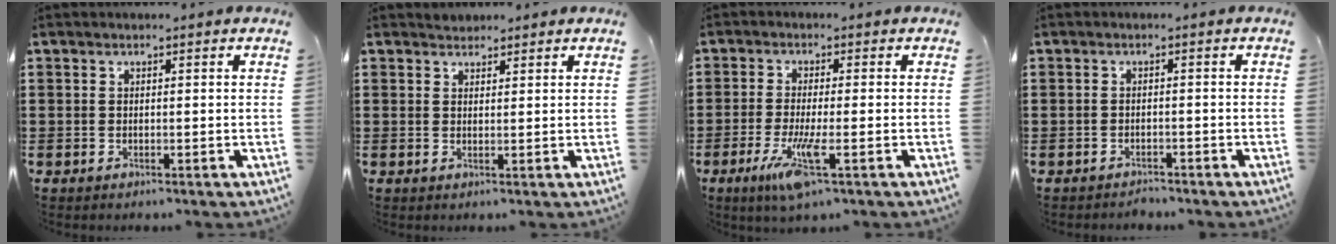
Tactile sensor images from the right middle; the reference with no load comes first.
{"total": 1.3, "force": [1.2, 0.3, -0.4], "torque": [0.002, 0.001, 0.025]}
{"total": 6.8, "force": [-2.8, 0.8, 6.1], "torque": [-0.131, -0.023, -0.052]}
{"total": 1.7, "force": [-1.6, 0.3, -0.3], "torque": [0.000, 0.001, -0.037]}